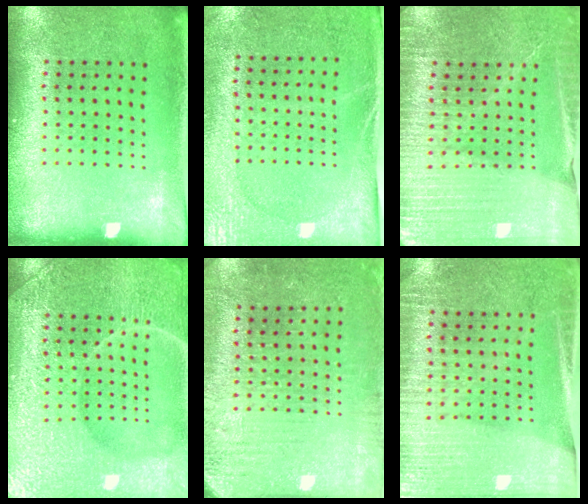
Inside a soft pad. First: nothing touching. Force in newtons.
{"total": 2.7, "press": 2.3, "slide": 1.5}
{"total": 3.9, "press": 3.7, "slide": 1.2}
{"total": 7.2, "press": 7.1, "slide": 0.9}
{"total": 3.0, "press": 2.8, "slide": 0.8}
{"total": 3.5, "press": 3.1, "slide": 1.7}